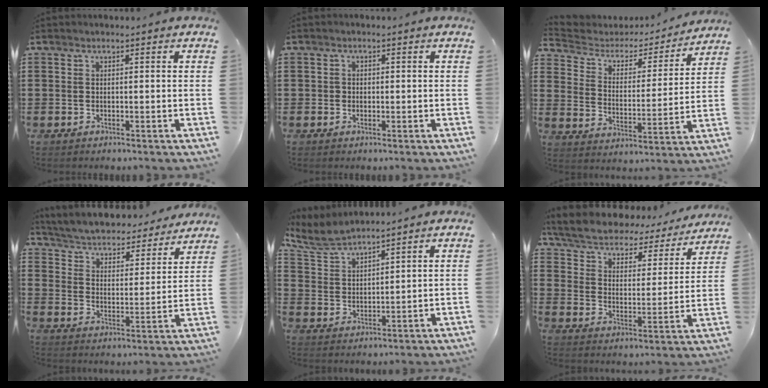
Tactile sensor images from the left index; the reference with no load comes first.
{"total": 0.9, "force": [0.0, 0.9, 0.3], "torque": [-0.009, 0.006, 0.000]}
{"total": 3.5, "force": [2.9, 1.7, 0.9], "torque": [-0.043, -0.022, 0.040]}
{"total": 3.7, "force": [3.7, 0.2, 0.6], "torque": [-0.035, -0.035, 0.054]}
{"total": 5.1, "force": [4.8, 0.7, 1.5], "torque": [-0.049, -0.017, 0.087]}
{"total": 4.6, "force": [4.4, 1.0, 1.2], "torque": [-0.048, -0.033, 0.069]}